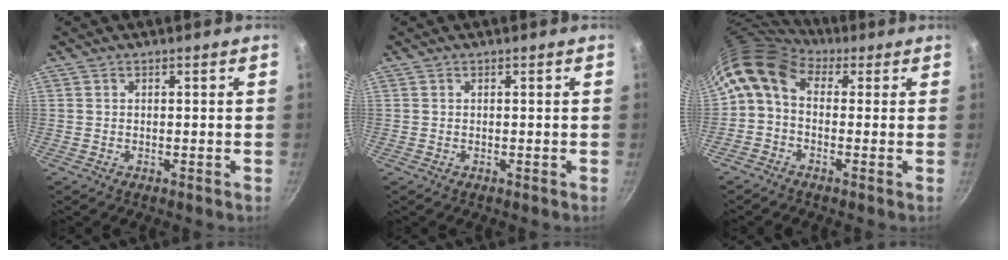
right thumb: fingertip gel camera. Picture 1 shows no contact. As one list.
[{"total": 0.0}, {"total": 9.5, "force": [1.6, 6.6, 6.6], "torque": [-0.126, 0.028, 0.008]}]